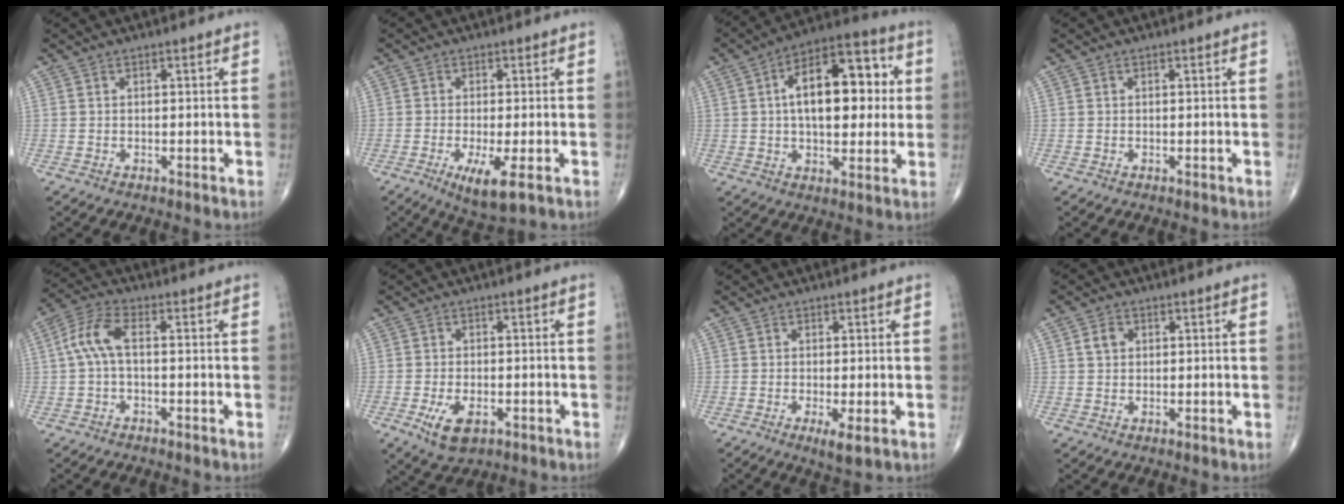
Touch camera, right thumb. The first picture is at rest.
{"total": 6.5, "force": [-2.5, 1.4, 5.9], "torque": [-0.108, -0.018, -0.041]}
{"total": 18.4, "force": [2.6, 9.6, 15.5], "torque": [-0.202, 0.022, 0.034]}
{"total": 0.0}
{"total": 6.3, "force": [-0.1, 2.6, 5.8], "torque": [-0.136, 0.023, -0.008]}
{"total": 6.2, "force": [-2.4, 3.2, 4.7], "torque": [-0.084, 0.000, -0.034]}
{"total": 3.1, "force": [-1.0, 0.6, 2.9], "torque": [-0.055, -0.011, -0.018]}
{"total": 2.5, "force": [0.7, 2.0, 1.3], "torque": [-0.019, 0.004, 0.012]}